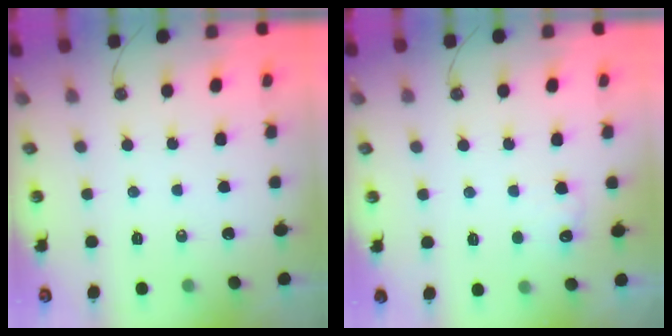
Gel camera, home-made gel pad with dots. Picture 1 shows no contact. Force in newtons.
{"total": 6.9, "press": 6.8, "slide": 1.3}